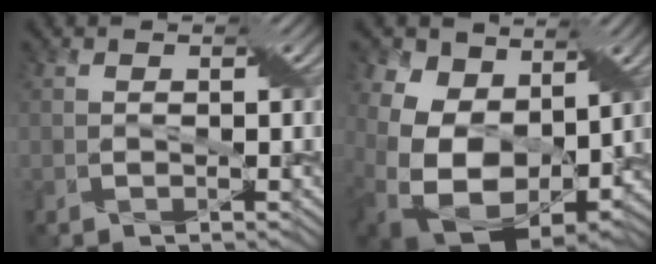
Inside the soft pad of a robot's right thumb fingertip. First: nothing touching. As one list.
[{"total": 16.1, "force": [2.7, 12.5, 9.7], "torque": [-0.250, -0.011, 0.073]}]